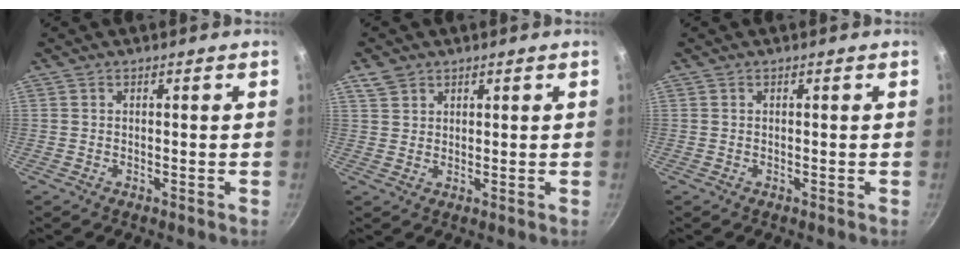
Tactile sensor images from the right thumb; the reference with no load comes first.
{"total": 3.5, "force": [2.1, 2.5, 1.2], "torque": [-0.011, 0.001, 0.042]}
{"total": 0.0}